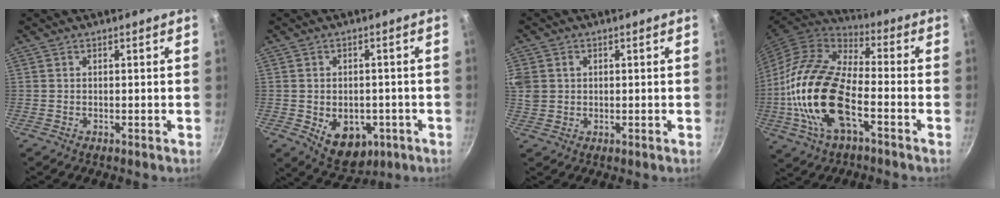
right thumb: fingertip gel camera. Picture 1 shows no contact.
{"total": 10.0, "force": [-3.4, 7.0, 6.4], "torque": [-0.075, 0.009, -0.034]}
{"total": 7.1, "force": [1.5, 6.1, 3.3], "torque": [-0.088, 0.007, 0.035]}
{"total": 20.6, "force": [-5.5, 10.0, 17.2], "torque": [-0.352, 0.024, -0.105]}